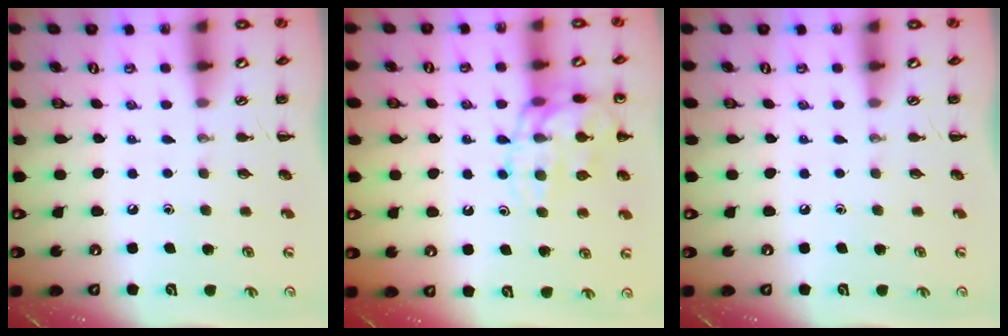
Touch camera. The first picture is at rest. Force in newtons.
{"total": 14.7, "press": 14.7, "slide": 1.5}
{"total": 0.0}